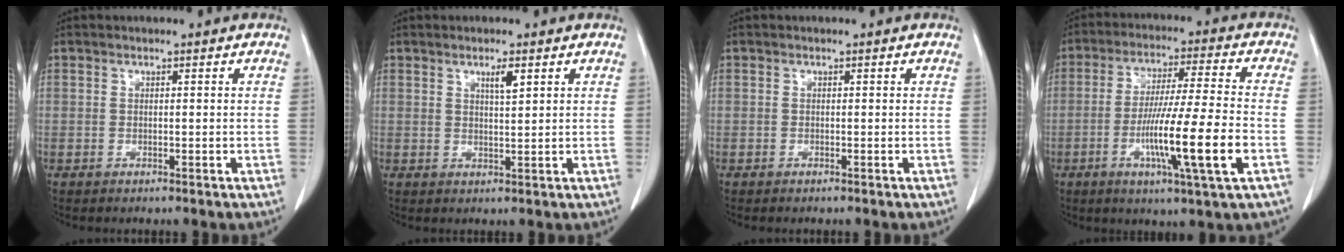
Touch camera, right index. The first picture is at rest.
{"total": 2.4, "force": [1.3, 0.2, 2.0], "torque": [-0.036, -0.003, 0.022]}
{"total": 0.0}
{"total": 13.9, "force": [-4.2, -0.6, 13.3], "torque": [-0.237, -0.014, -0.074]}